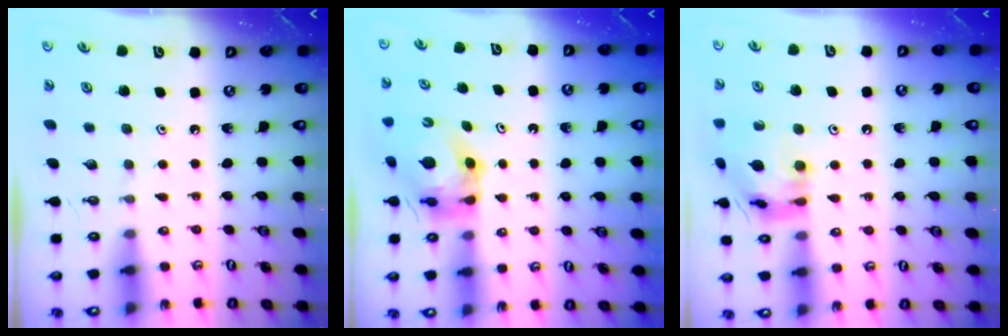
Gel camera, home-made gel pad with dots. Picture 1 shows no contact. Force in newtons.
{"total": 9.6, "press": 9.6, "slide": 0.7}
{"total": 13.7, "press": 13.6, "slide": 1.4}